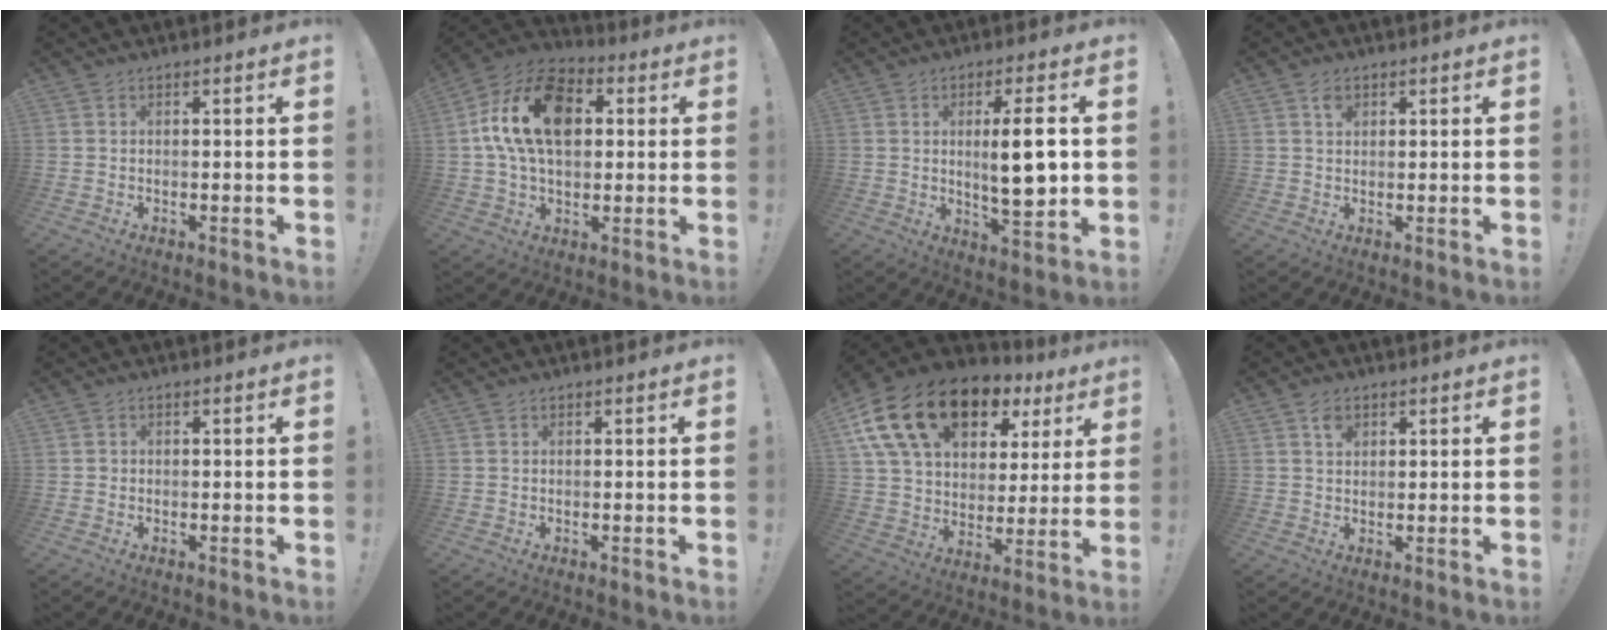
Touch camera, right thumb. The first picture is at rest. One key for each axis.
{"total": 19.0, "fx": 4.2, "fy": 12.4, "fz": 13.8, "tx": -0.234, "ty": 0.002, "tz": 0.076}
{"total": 11.5, "fx": 1.1, "fy": 2.3, "fz": 11.2, "tx": -0.172, "ty": -0.009, "tz": 0.011}
{"total": 2.5, "fx": 1.3, "fy": 1.7, "fz": 1.2, "tx": -0.005, "ty": -0.006, "tz": 0.018}
{"total": 0.8, "fx": -0.1, "fy": 0.8, "fz": 0.1, "tx": -0.005, "ty": 0.003, "tz": -0.002}
{"total": 0.0}
{"total": 21.8, "fx": 12.3, "fy": 12.7, "fz": 12.8, "tx": -0.211, "ty": -0.055, "tz": 0.232}
{"total": 3.0, "fx": 1.6, "fy": 2.2, "fz": 1.4, "tx": -0.011, "ty": -0.008, "tz": 0.025}